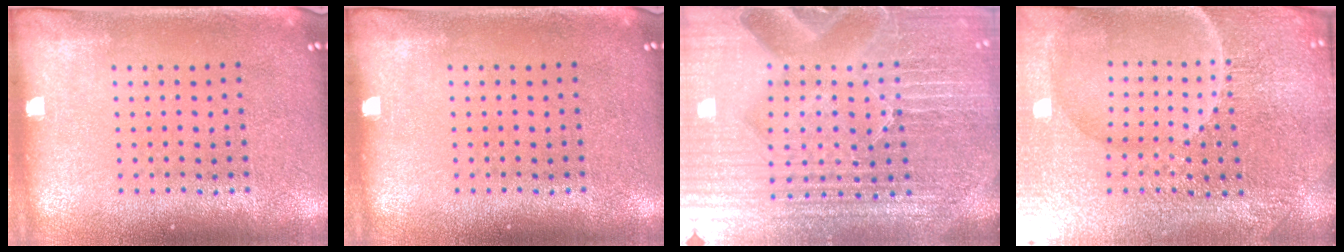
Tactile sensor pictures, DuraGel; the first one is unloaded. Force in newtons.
{"total": 0.0}
{"total": 6.7, "press": 5.9, "slide": 3.2}
{"total": 5.4, "press": 5.1, "slide": 1.7}